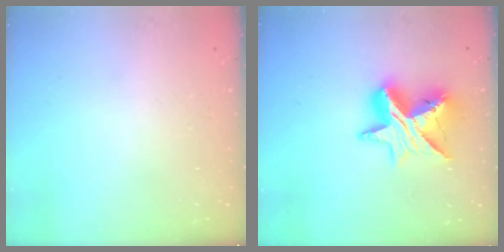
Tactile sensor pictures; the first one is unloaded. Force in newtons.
{"total": 14.5, "press": 14.5, "slide": 1.3}